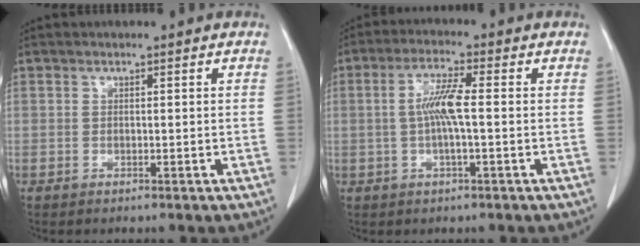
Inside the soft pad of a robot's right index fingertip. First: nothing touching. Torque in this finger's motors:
{"motor_torque": [1.15, -0.15, 0.54, 0.07]}